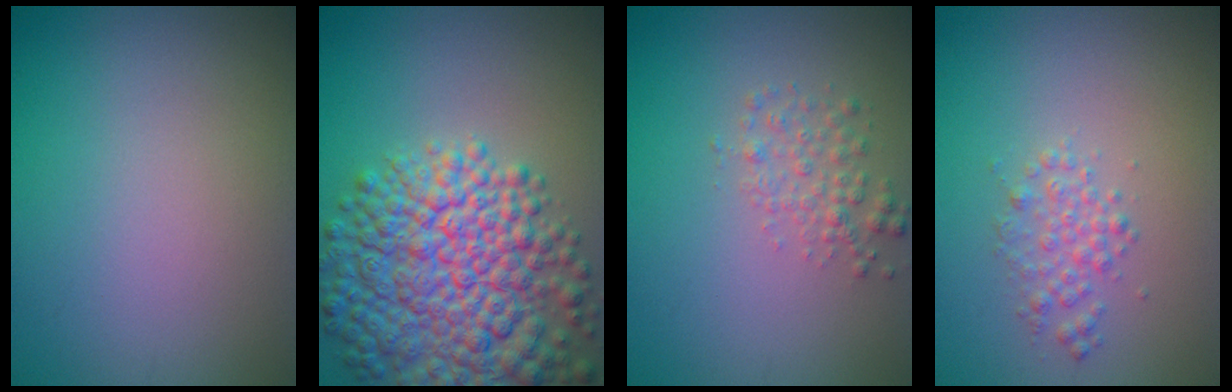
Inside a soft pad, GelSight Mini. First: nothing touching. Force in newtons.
{"total": 10.9, "press": 10.9, "slide": 0.4}
{"total": 2.0, "press": 2.0, "slide": 0.1}
{"total": 1.9, "press": 1.9, "slide": 0.0}